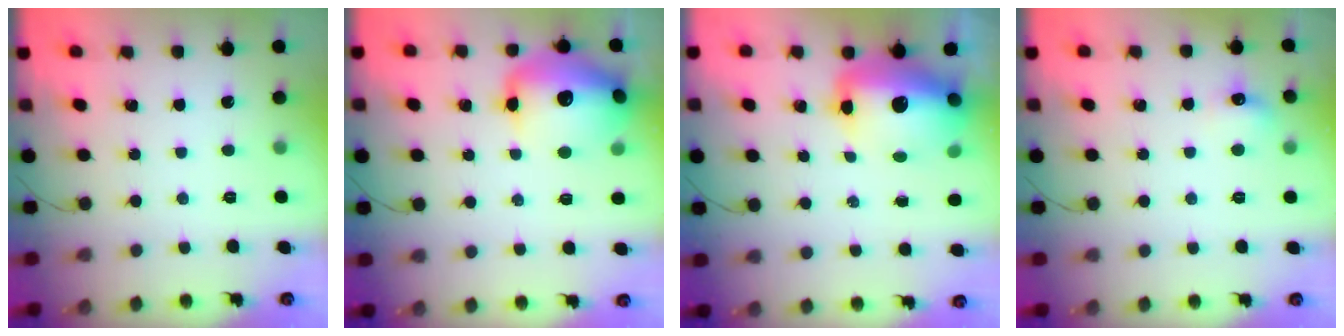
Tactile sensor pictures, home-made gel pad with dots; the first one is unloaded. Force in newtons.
{"total": 17.8, "press": 17.5, "slide": 3.4}
{"total": 16.5, "press": 16.0, "slide": 4.3}
{"total": 6.5, "press": 6.2, "slide": 1.9}